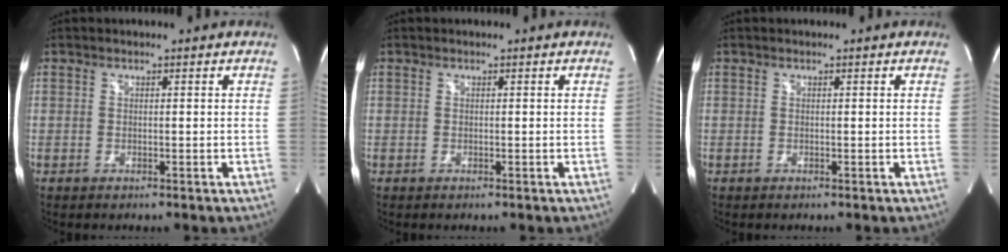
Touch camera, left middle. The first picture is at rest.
{"total": 0.0}
{"total": 0.0}